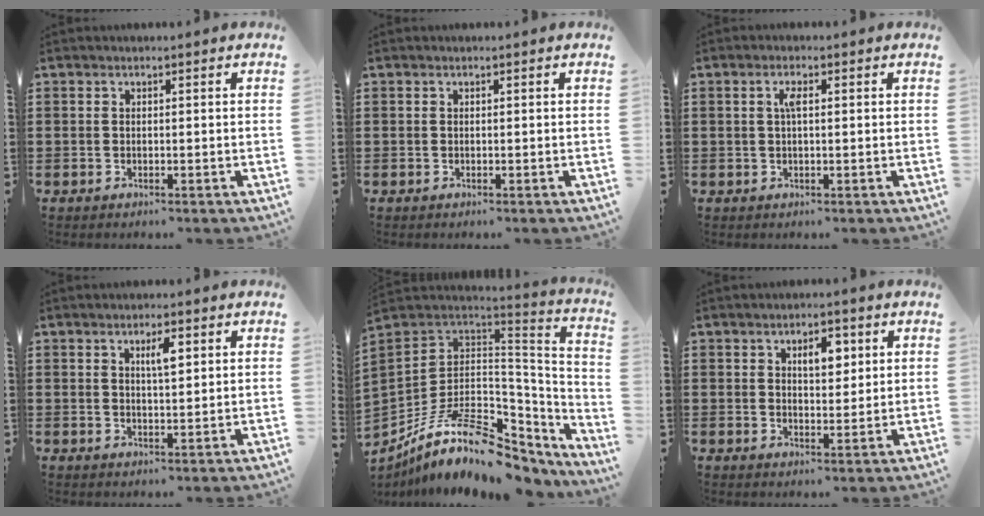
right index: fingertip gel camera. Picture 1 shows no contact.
{"total": 0.0}
{"total": 2.1, "force": [0.5, 0.6, 1.9], "torque": [-0.040, 0.004, 0.006]}
{"total": 3.1, "force": [1.2, 0.8, 2.8], "torque": [-0.050, 0.002, 0.017]}
{"total": 14.0, "force": [-6.9, 7.4, 9.6], "torque": [-0.205, 0.016, -0.115]}
{"total": 4.4, "force": [1.8, 2.3, 3.3], "torque": [-0.049, 0.002, 0.025]}